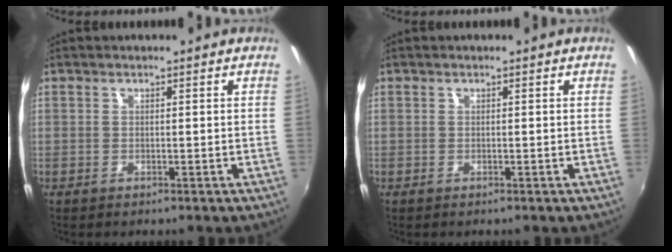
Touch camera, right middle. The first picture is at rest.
{"total": 0.0}